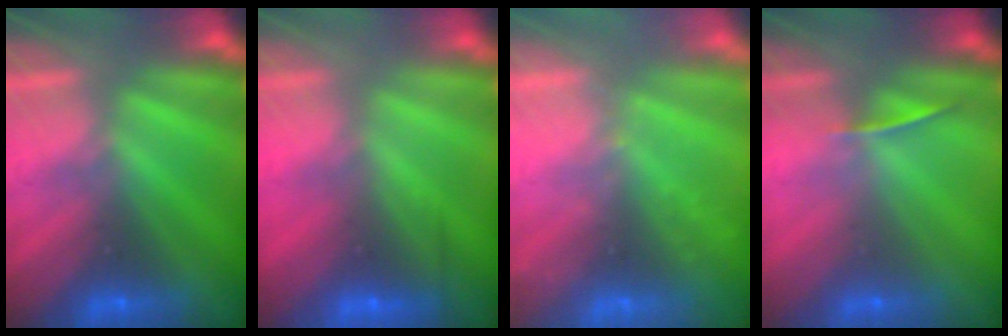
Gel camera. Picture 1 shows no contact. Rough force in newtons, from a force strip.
{"total": 2.4}
{"total": 2.3}
{"total": 1.3}